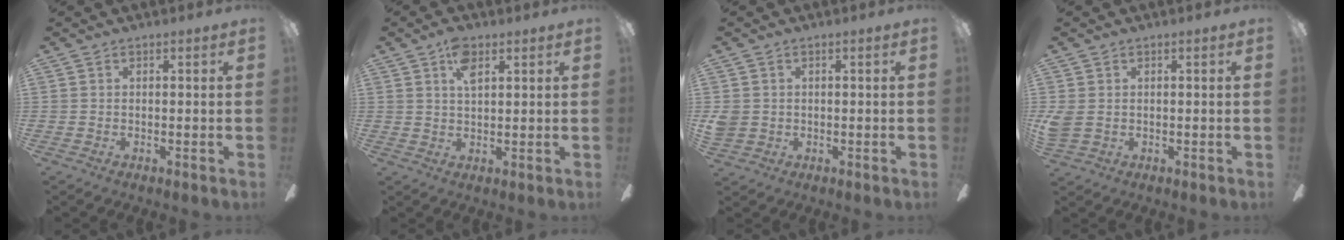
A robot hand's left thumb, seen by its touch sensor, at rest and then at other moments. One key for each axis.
{"total": 5.4, "fx": 2.9, "fy": 2.5, "fz": 3.8, "tx": -0.068, "ty": 0.000, "tz": 0.047}
{"total": 2.8, "fx": 0.4, "fy": 2.6, "fz": 0.8, "tx": -0.017, "ty": 0.006, "tz": 0.010}
{"total": 2.9, "fx": 0.6, "fy": 2.1, "fz": 1.8, "tx": -0.044, "ty": 0.001, "tz": 0.011}